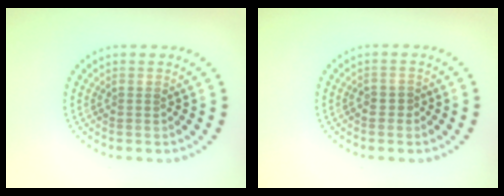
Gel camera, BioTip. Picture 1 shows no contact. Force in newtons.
{"total": 0.9, "press": 0.7, "slide": 0.5}